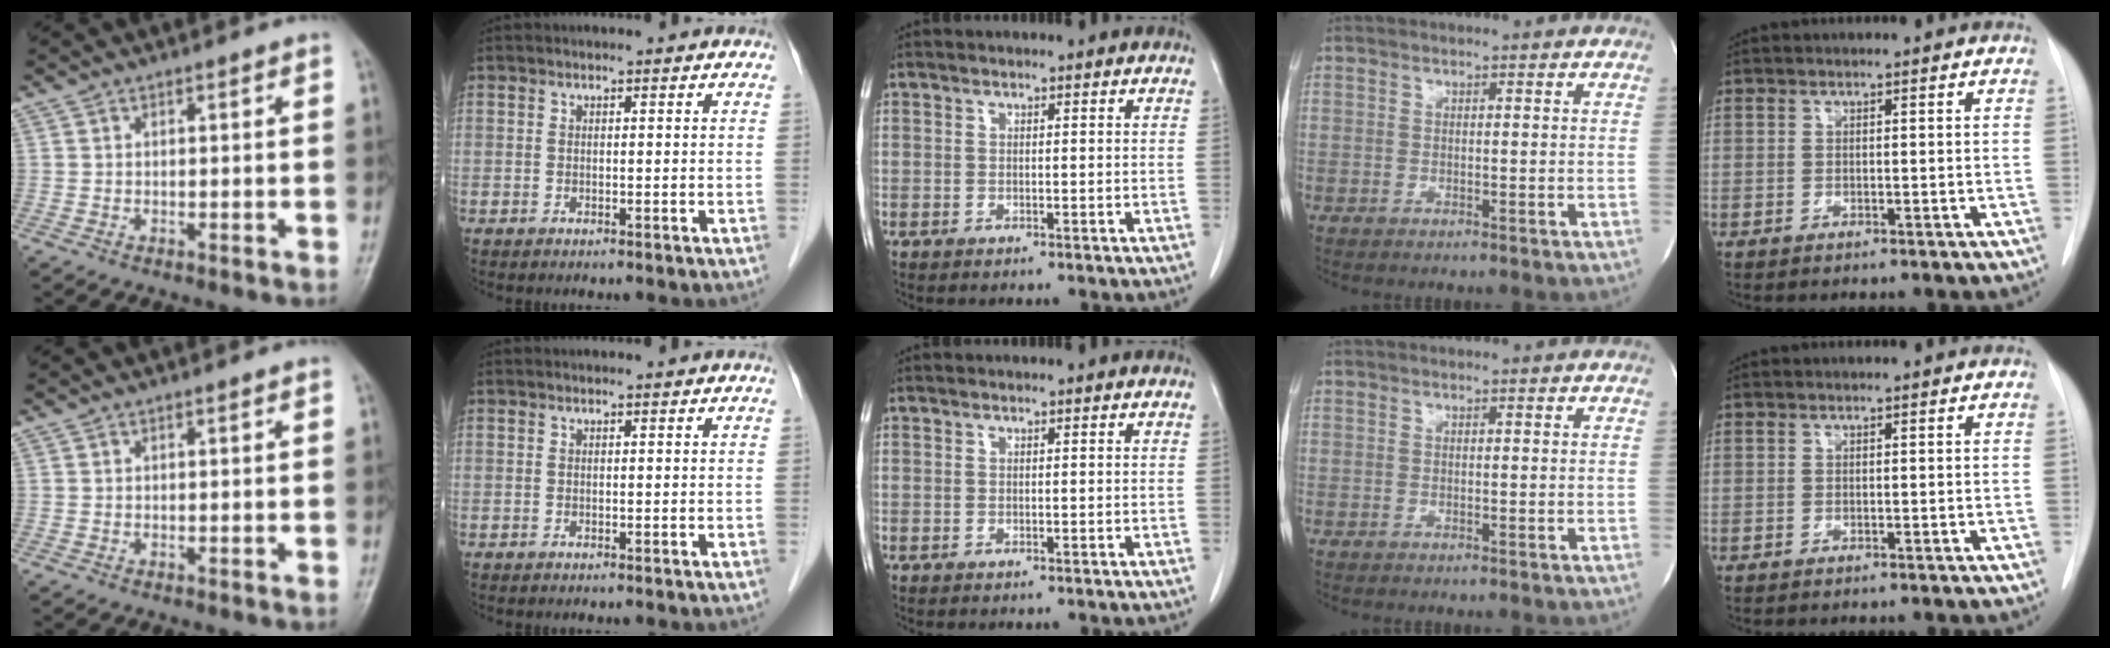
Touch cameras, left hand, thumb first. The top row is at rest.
{}